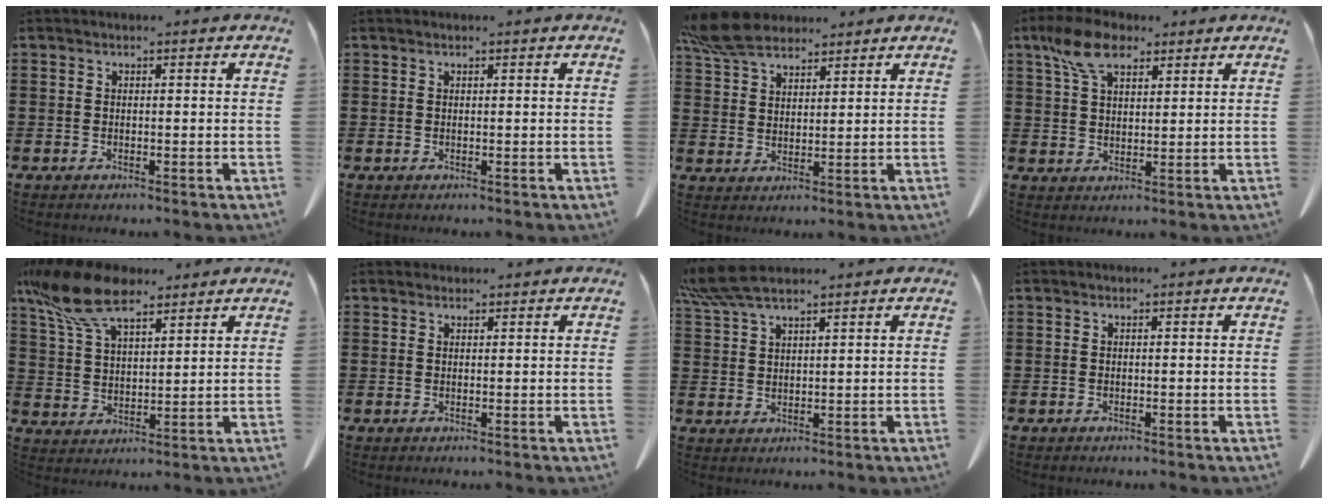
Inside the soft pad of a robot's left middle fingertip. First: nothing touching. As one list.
[{"total": 0.0}, {"total": 7.8, "force": [6.4, 2.8, 3.4], "torque": [-0.090, -0.005, 0.124]}, {"total": 7.5, "force": [4.7, 3.7, 4.5], "torque": [-0.105, 0.006, 0.087]}, {"total": 11.9, "force": [8.4, 4.2, 7.3], "torque": [-0.177, -0.017, 0.155]}, {"total": 1.0, "force": [0.9, 0.3, 0.1], "torque": [-0.004, -0.001, 0.020]}, {"total": 6.4, "force": [5.1, 1.1, 3.7], "torque": [-0.093, -0.009, 0.095]}, {"total": 0.0}]